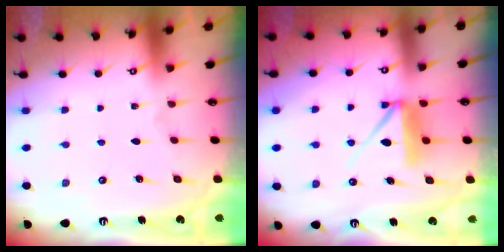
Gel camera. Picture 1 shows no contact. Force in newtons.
{"total": 7.8, "press": 7.8, "slide": 0.9}